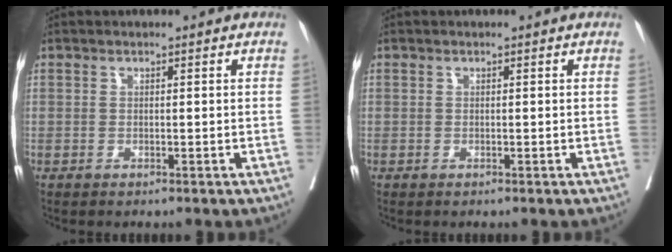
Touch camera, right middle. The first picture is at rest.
{"total": 0.0}